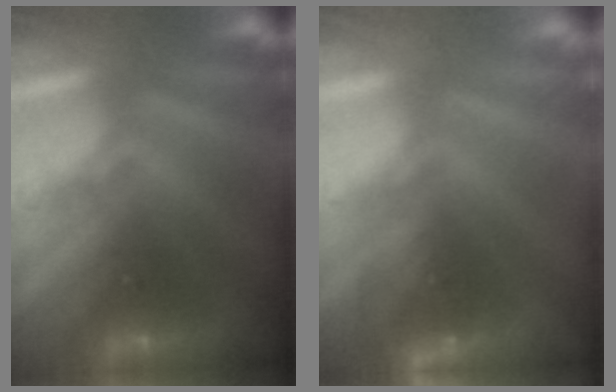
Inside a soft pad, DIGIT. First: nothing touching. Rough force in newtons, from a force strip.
{"total": 2.6}